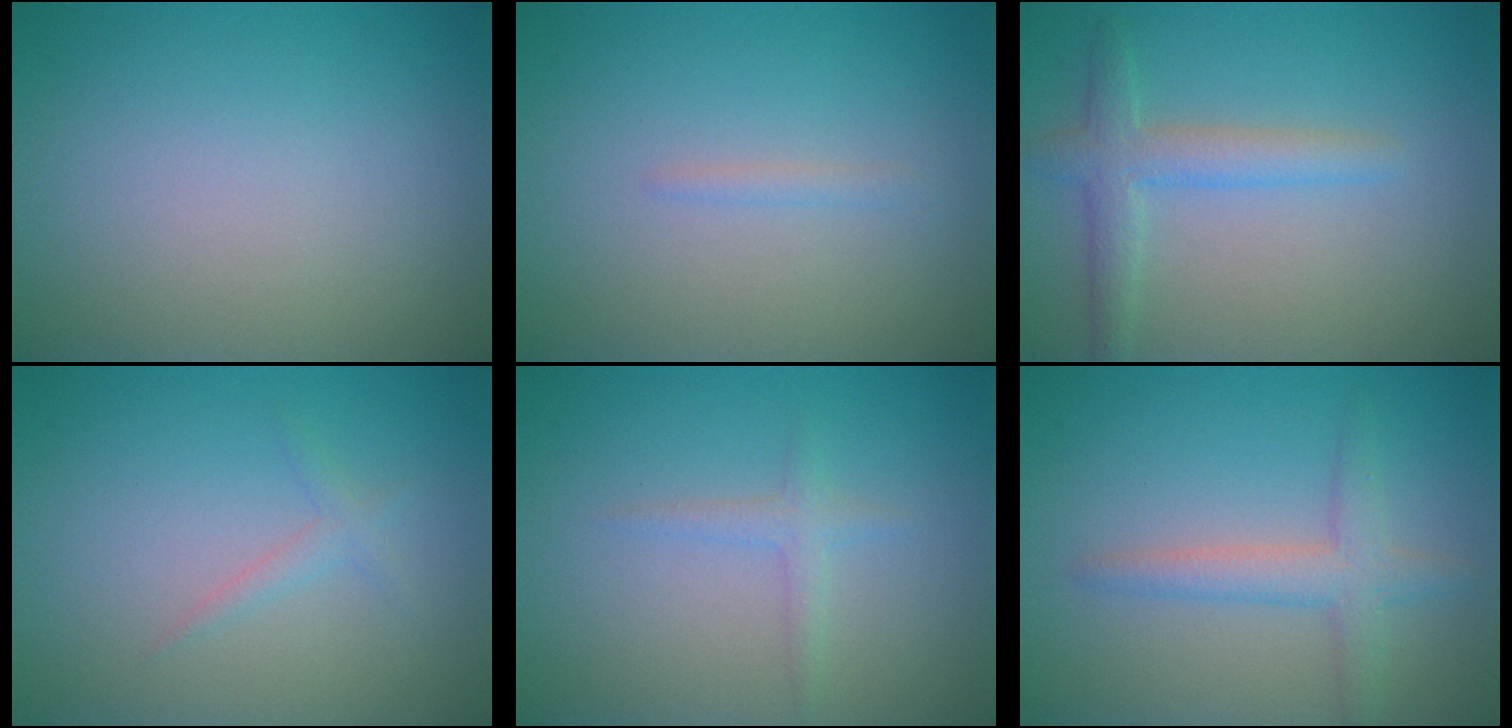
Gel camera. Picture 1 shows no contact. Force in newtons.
{"total": 0.8, "press": 0.7, "slide": 0.1}
{"total": 3.0, "press": 3.0, "slide": 0.2}
{"total": 1.1, "press": 1.1, "slide": 0.0}
{"total": 1.3, "press": 1.3, "slide": 0.1}
{"total": 2.9, "press": 2.9, "slide": 0.2}